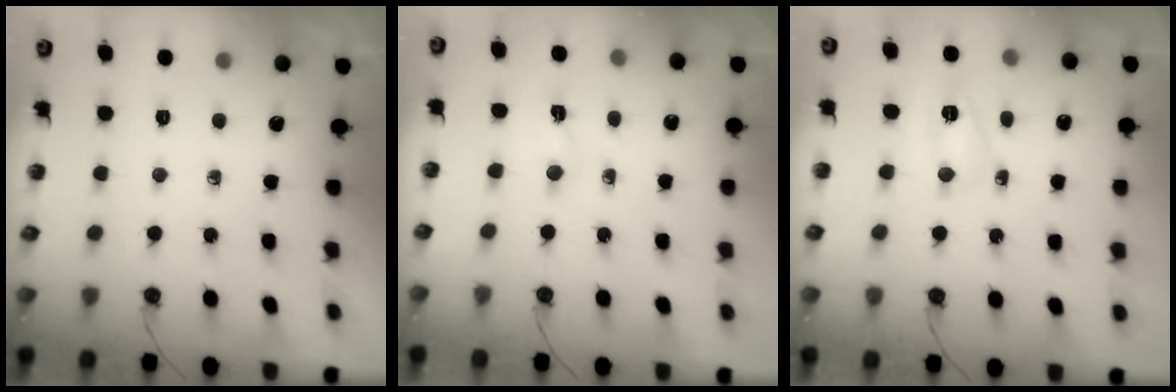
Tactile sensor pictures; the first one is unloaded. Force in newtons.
{"total": 2.2, "press": 2.1, "slide": 0.7}
{"total": 4.9, "press": 4.9, "slide": 0.5}